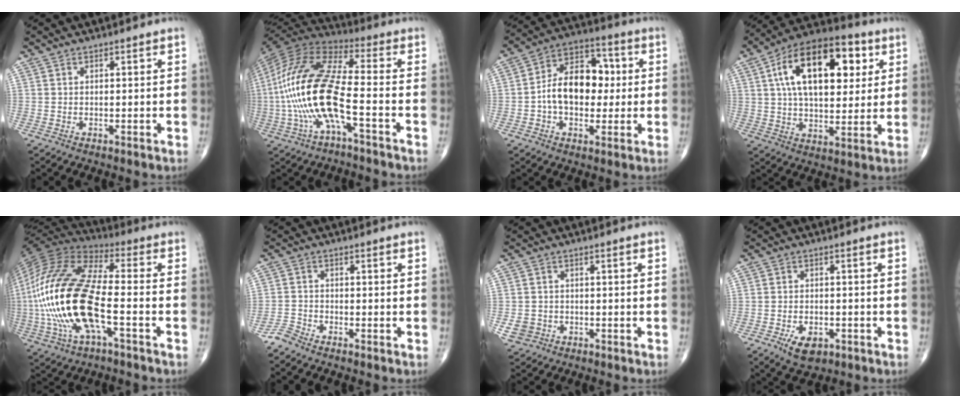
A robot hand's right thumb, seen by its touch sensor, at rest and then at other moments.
{"total": 20.2, "force": [-4.4, 6.2, 18.7], "torque": [-0.412, 0.035, -0.083]}
{"total": 14.4, "force": [-0.1, 9.8, 10.6], "torque": [-0.140, 0.035, -0.009]}
{"total": 22.6, "force": [6.7, 12.0, 17.9], "torque": [-0.263, 0.005, 0.101]}
{"total": 25.4, "force": [-4.8, 9.8, 23.0], "torque": [-0.521, 0.014, -0.087]}
{"total": 2.7, "force": [-2.6, 0.6, 0.5], "torque": [-0.014, 0.000, -0.059]}
{"total": 3.8, "force": [-1.4, 3.4, 1.0], "torque": [-0.014, 0.008, -0.021]}
{"total": 5.9, "force": [-2.8, 3.5, 3.8], "torque": [-0.057, 0.007, -0.041]}